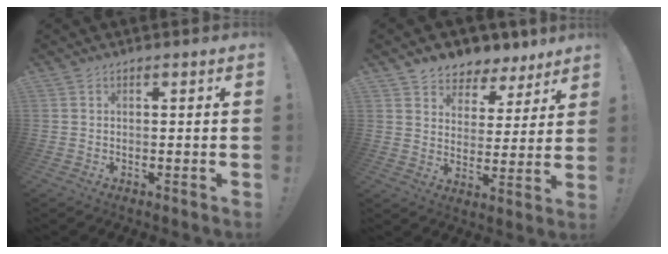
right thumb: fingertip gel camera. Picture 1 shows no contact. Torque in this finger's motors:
{"motor_torque": [0.73, 0.97, 0.17, 0.07, 0.00]}